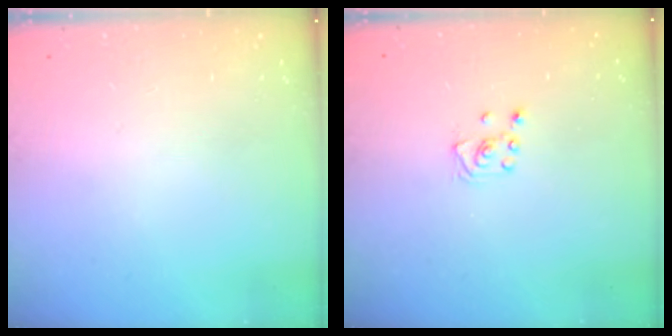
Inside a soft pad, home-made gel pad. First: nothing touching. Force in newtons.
{"total": 3.0, "press": 2.9, "slide": 0.3}